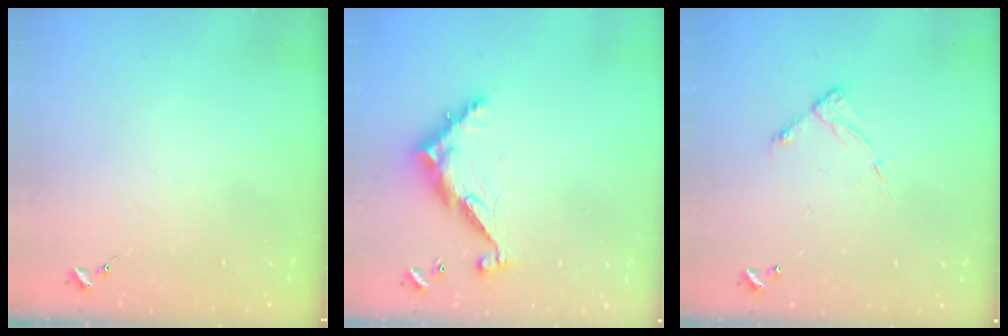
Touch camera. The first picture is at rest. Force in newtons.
{"total": 10.2, "press": 10.2, "slide": 0.8}
{"total": 6.4, "press": 6.4, "slide": 0.6}